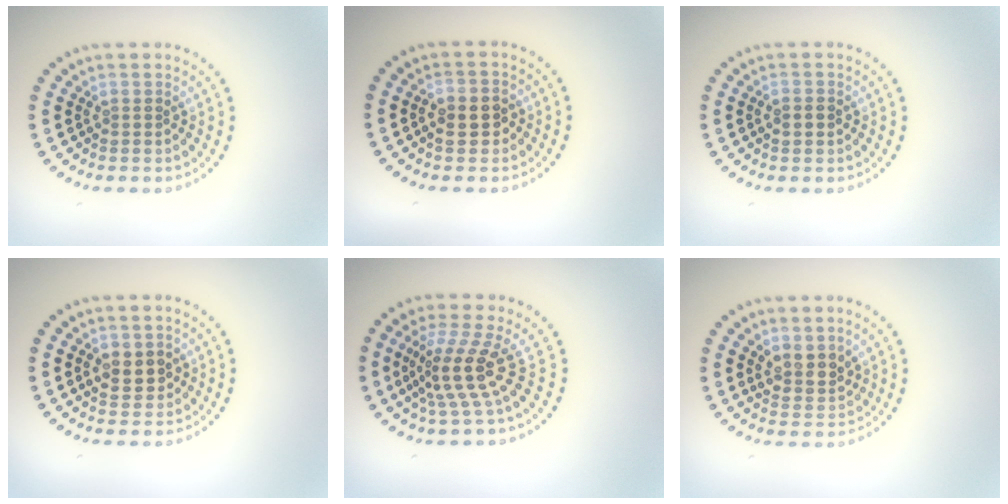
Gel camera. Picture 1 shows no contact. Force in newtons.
{"total": 2.6, "press": 2.5, "slide": 0.5}
{"total": 1.7, "press": 1.7, "slide": 0.0}
{"total": 2.5, "press": 2.4, "slide": 0.4}
{"total": 4.1, "press": 2.8, "slide": 2.9}
{"total": 2.4, "press": 2.2, "slide": 1.1}